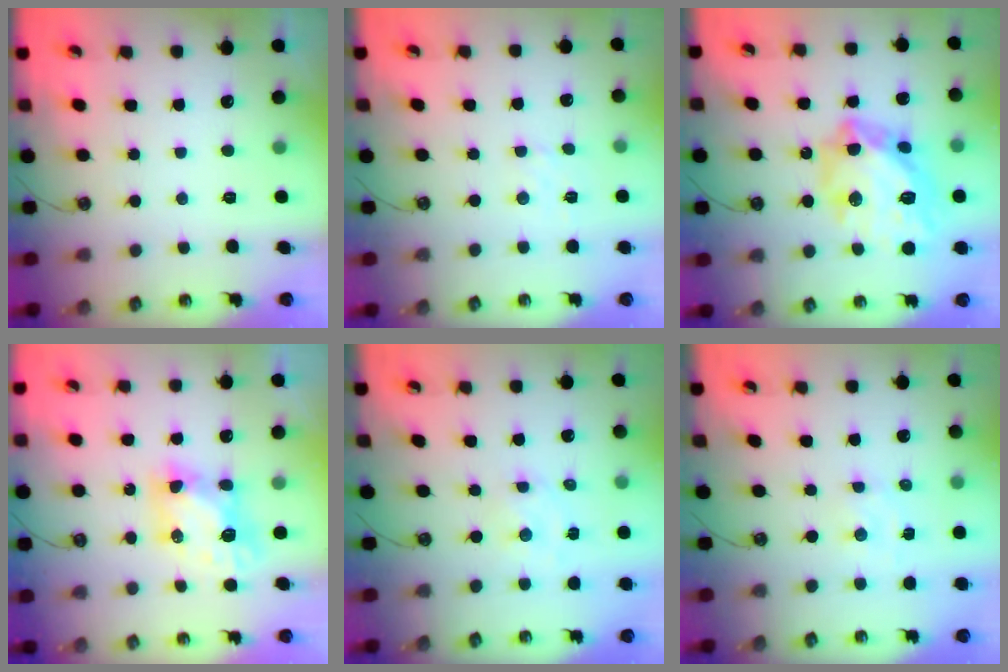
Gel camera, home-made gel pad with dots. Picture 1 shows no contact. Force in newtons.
{"total": 2.2, "press": 2.1, "slide": 0.5}
{"total": 21.0, "press": 20.9, "slide": 2.1}
{"total": 6.8, "press": 6.8, "slide": 0.3}
{"total": 1.8, "press": 1.7, "slide": 0.4}
{"total": 1.6, "press": 1.6, "slide": 0.2}